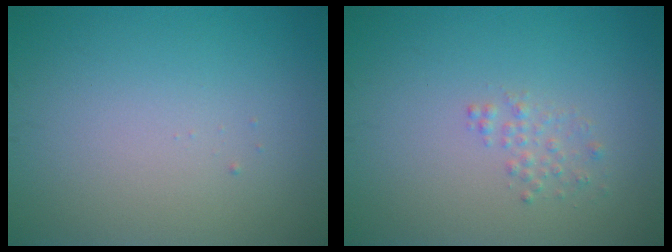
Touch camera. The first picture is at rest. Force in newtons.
{"total": 1.1, "press": 1.1, "slide": 0.0}